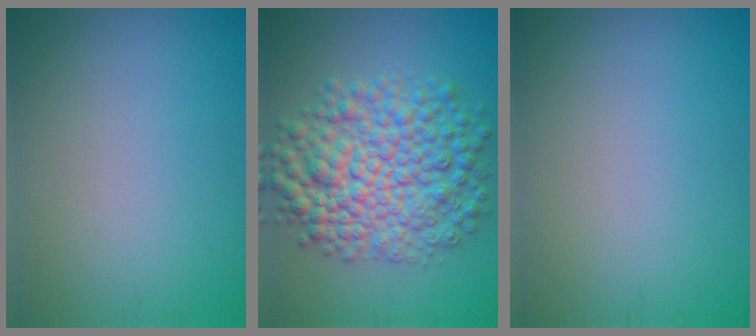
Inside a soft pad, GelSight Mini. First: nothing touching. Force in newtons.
{"total": 9.3, "press": 9.3, "slide": 0.2}
{"total": 0.0}